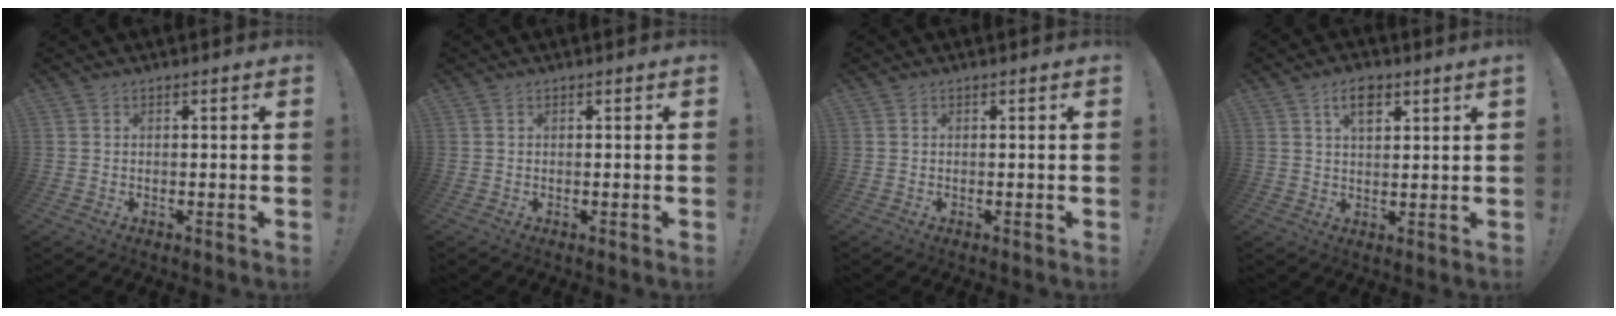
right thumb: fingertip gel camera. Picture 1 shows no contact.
{"total": 0.0}
{"total": 0.0}
{"total": 5.6, "force": [3.0, 2.4, 4.1], "torque": [-0.072, -0.003, 0.051]}